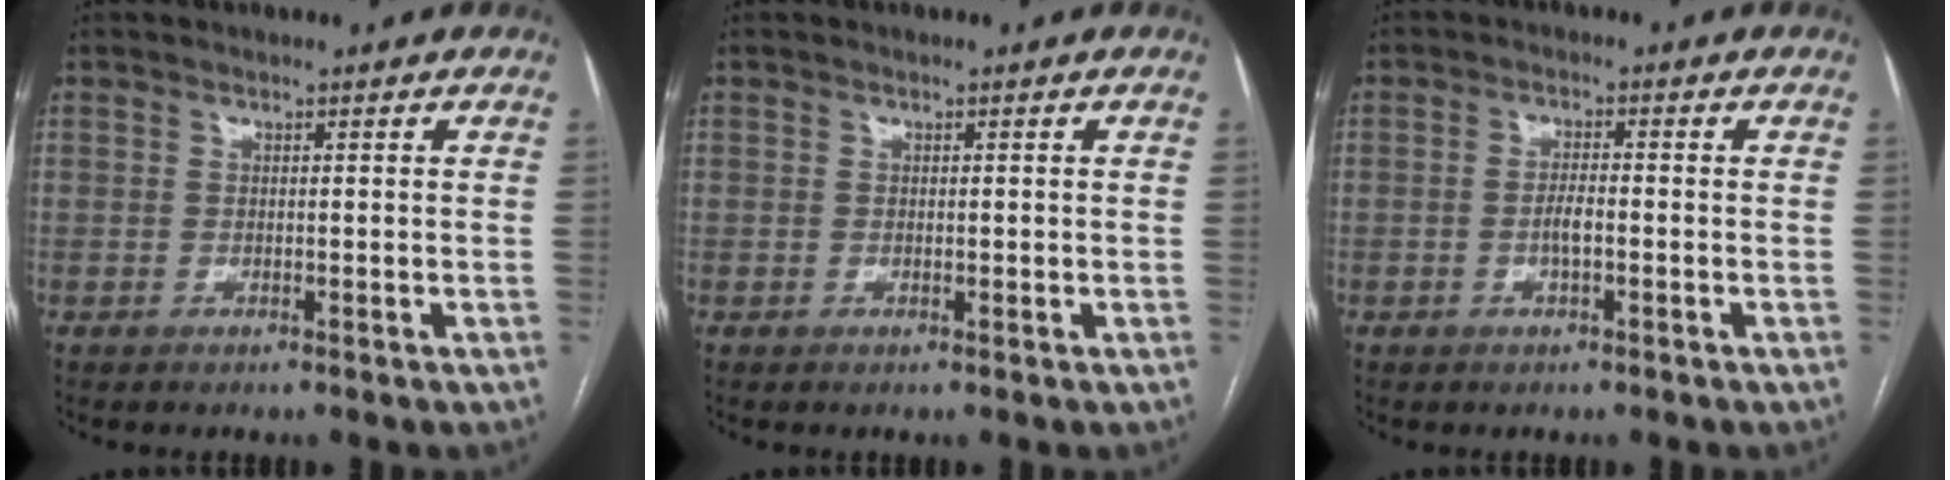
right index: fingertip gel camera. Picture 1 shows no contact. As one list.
[{"total": 0.5, "force": [-0.1, 0.3, 0.5], "torque": [-0.006, -0.001, -0.003]}, {"total": 2.8, "force": [-0.8, 0.7, 2.5], "torque": [-0.049, 0.002, -0.015]}]